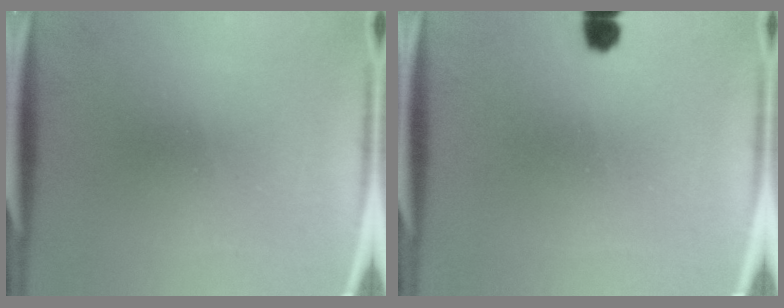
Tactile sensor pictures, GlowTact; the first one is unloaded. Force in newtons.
{"total": 2.4}